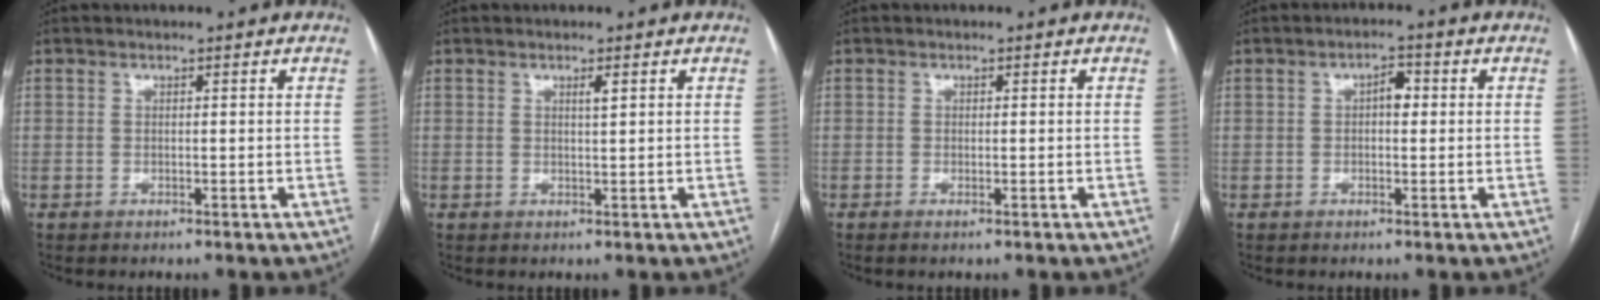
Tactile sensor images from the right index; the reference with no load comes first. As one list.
[{"total": 1.0, "force": [0.5, 0.2, 0.9], "torque": [-0.017, -0.001, 0.007]}, {"total": 0.9, "force": [-0.6, -0.1, 0.7], "torque": [-0.014, -0.002, -0.009]}, {"total": 2.6, "force": [0.3, 1.3, 2.2], "torque": [-0.032, 0.012, 0.002]}]